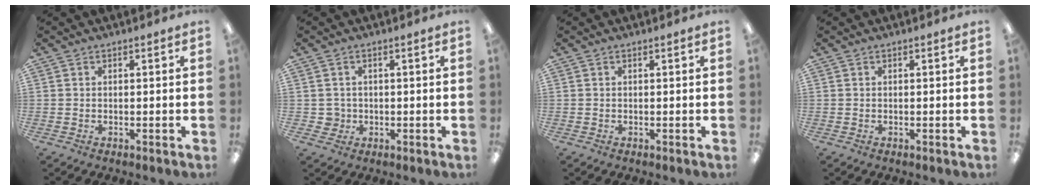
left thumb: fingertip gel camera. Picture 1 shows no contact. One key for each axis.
{"total": 2.4, "fx": 0.0, "fy": 2.4, "fz": 0.4, "tx": -0.011, "ty": 0.002, "tz": -0.001}
{"total": 0.0}
{"total": 0.0}